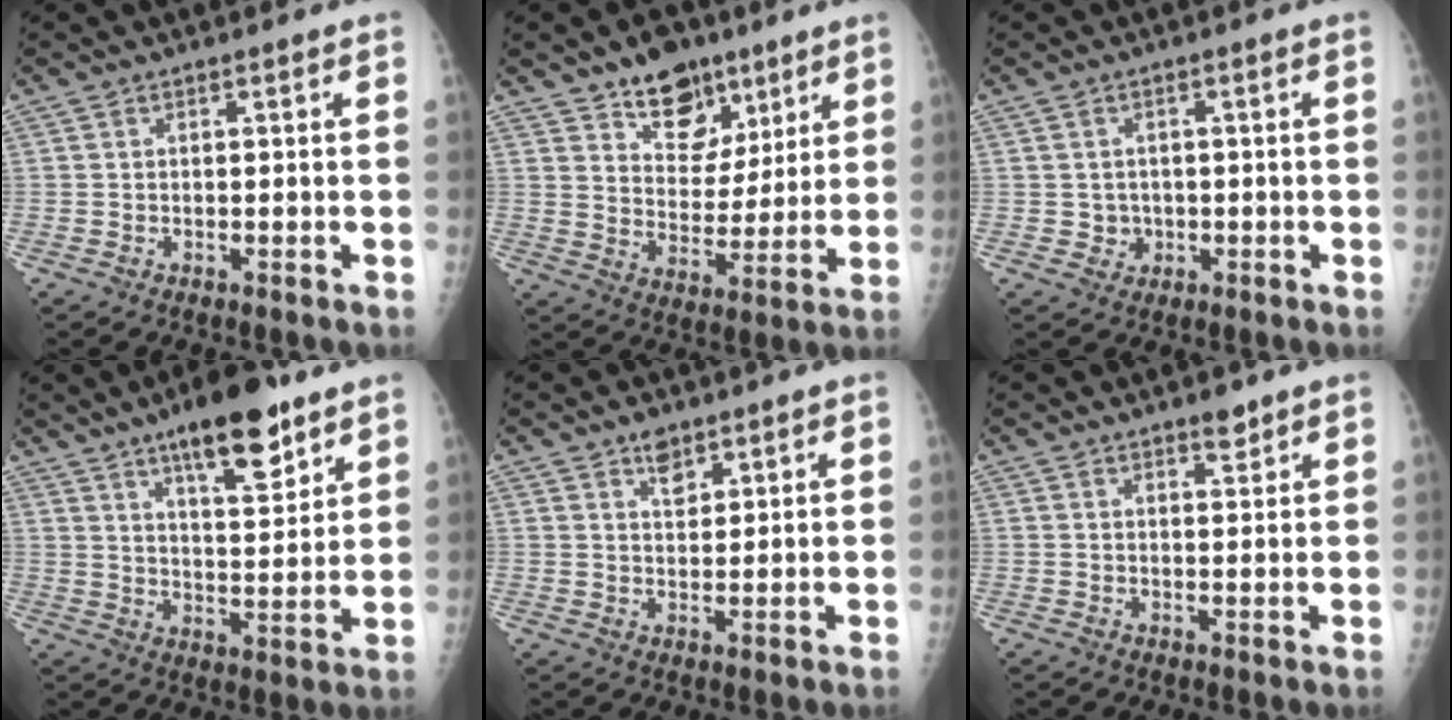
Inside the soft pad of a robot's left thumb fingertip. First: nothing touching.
{"total": 12.2, "force": [8.1, 7.6, 5.0], "torque": [-0.038, -0.047, 0.132]}
{"total": 2.7, "force": [-0.3, 2.6, 0.6], "torque": [0.005, 0.005, 0.000]}
{"total": 14.2, "force": [9.0, 4.7, 10.0], "torque": [-0.126, -0.048, 0.139]}
{"total": 3.7, "force": [2.5, 2.0, 1.8], "torque": [-0.015, -0.017, 0.042]}
{"total": 2.5, "force": [2.0, 0.9, 1.3], "torque": [-0.012, -0.013, 0.030]}